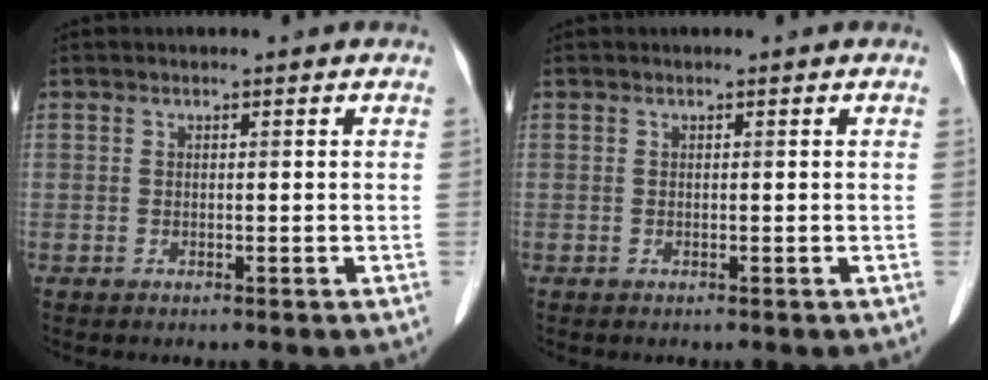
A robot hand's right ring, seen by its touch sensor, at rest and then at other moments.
{"total": 0.0}